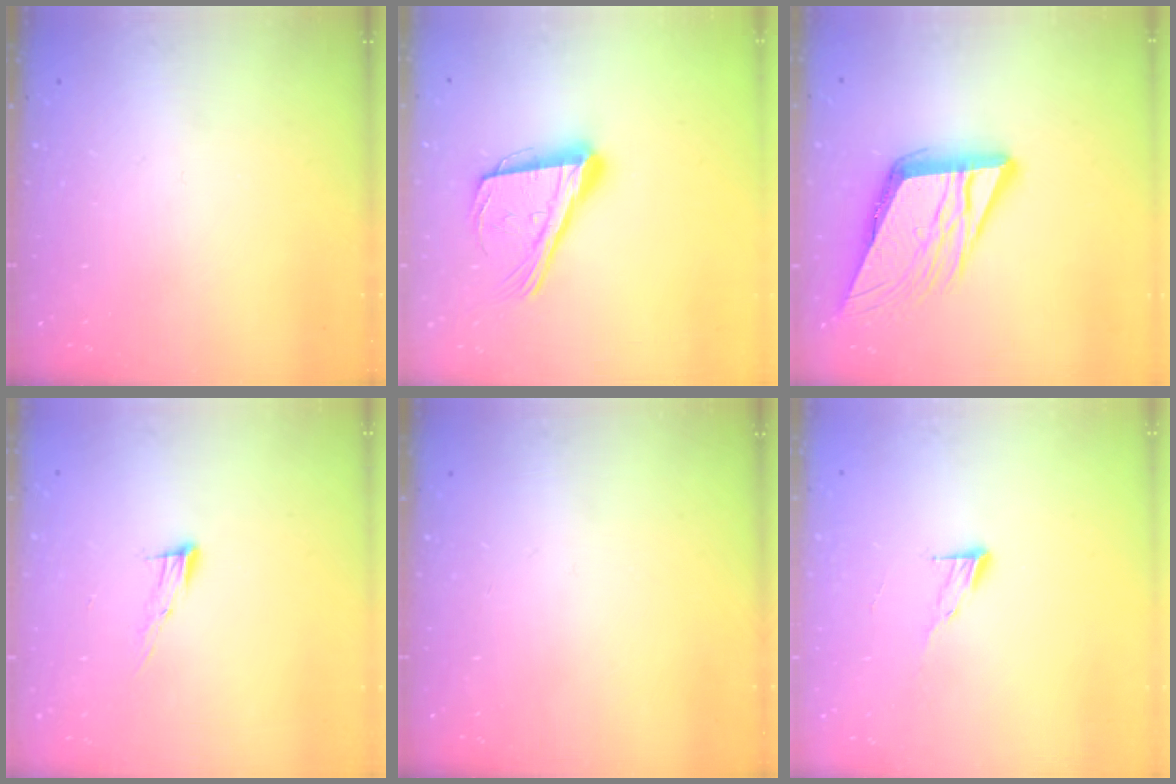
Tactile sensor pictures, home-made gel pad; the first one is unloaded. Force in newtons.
{"total": 20.2, "press": 19.6, "slide": 4.7}
{"total": 15.2, "press": 15.0, "slide": 2.6}
{"total": 8.5, "press": 8.4, "slide": 1.5}
{"total": 0.0}
{"total": 5.9, "press": 5.9, "slide": 0.6}